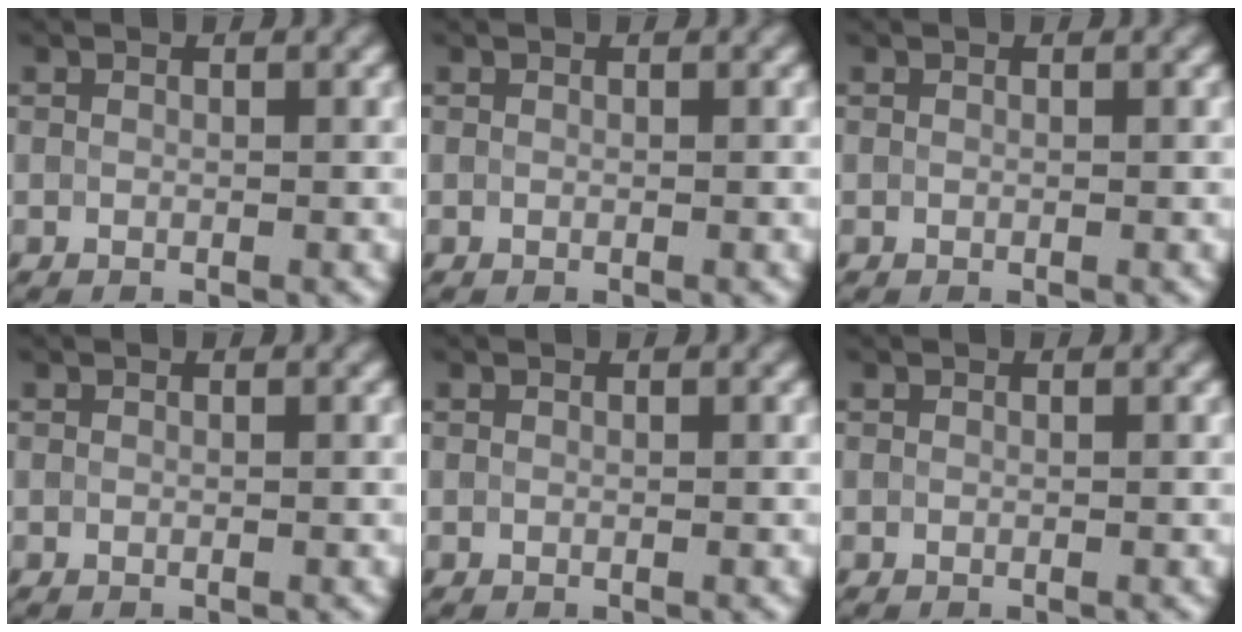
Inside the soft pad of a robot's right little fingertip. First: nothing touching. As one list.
[{"total": 0.0}, {"total": 0.0}, {"total": 0.0}, {"total": 0.0}, {"total": 0.0}]